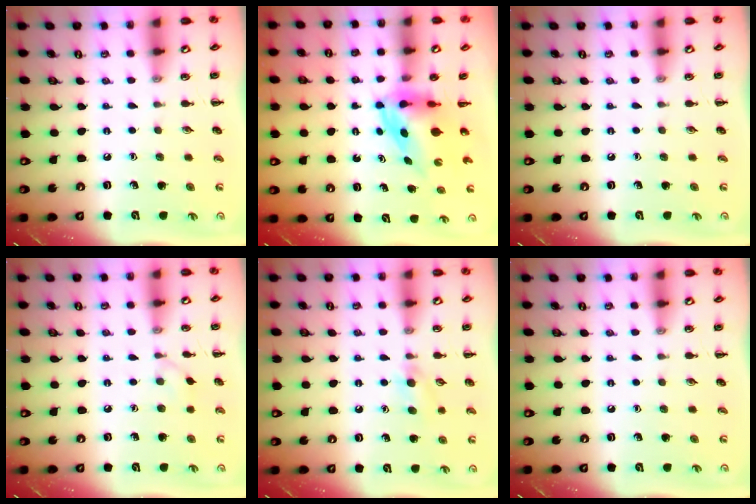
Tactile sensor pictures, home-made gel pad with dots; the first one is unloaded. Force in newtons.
{"total": 3.7, "press": 3.6, "slide": 0.9}
{"total": 0.0}
{"total": 2.8, "press": 2.5, "slide": 1.1}
{"total": 6.1, "press": 5.8, "slide": 1.7}
{"total": 0.0}